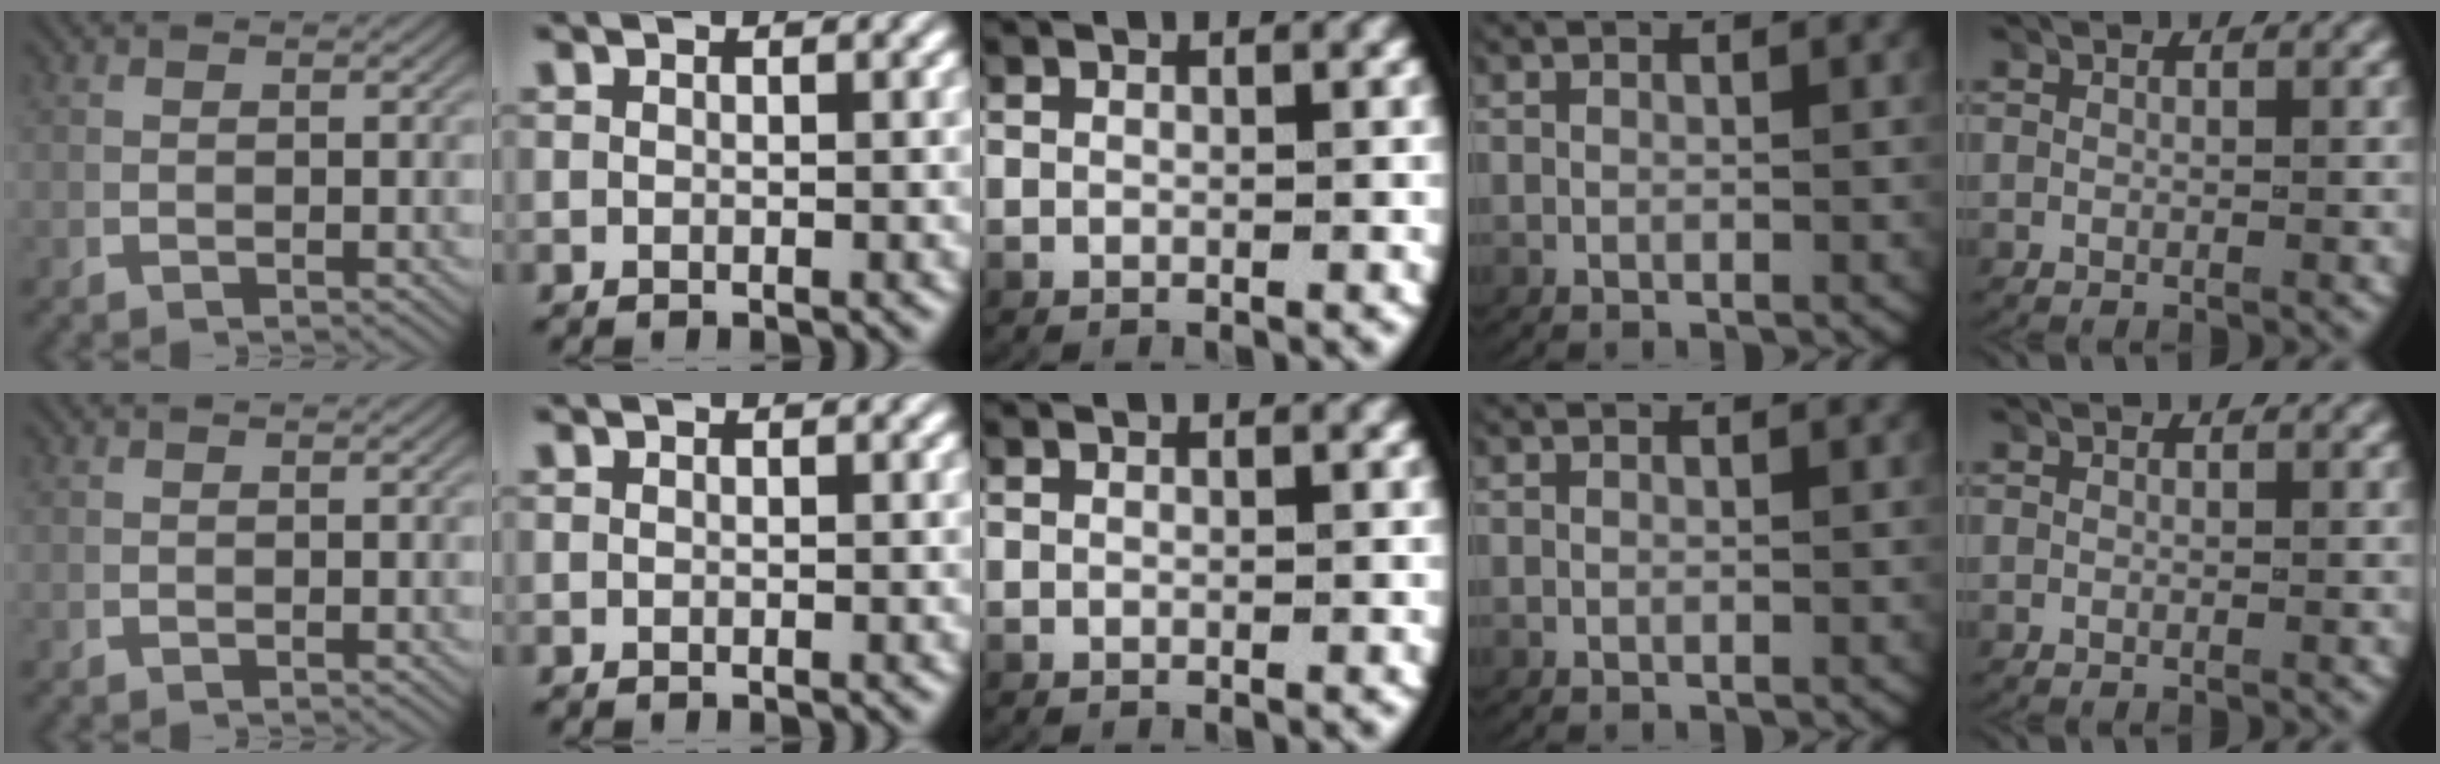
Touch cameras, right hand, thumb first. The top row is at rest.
{}